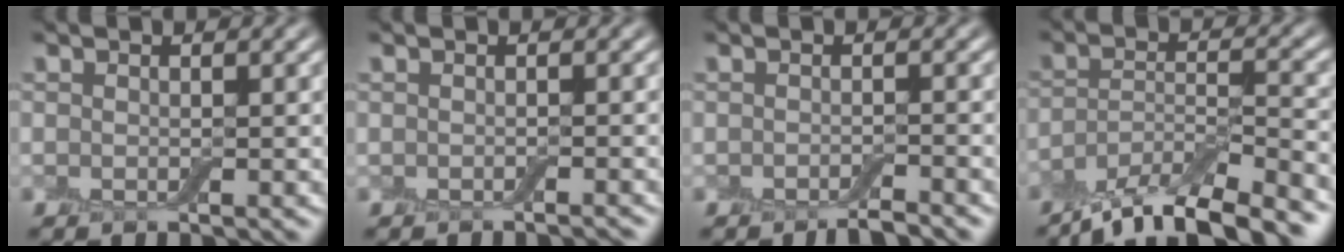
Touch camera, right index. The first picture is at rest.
{"total": 0.9, "force": [-0.8, 0.0, 0.4], "torque": [-0.003, -0.004, -0.012]}
{"total": 1.7, "force": [-1.4, 0.2, 0.9], "torque": [-0.009, -0.002, -0.024]}
{"total": 9.2, "force": [-7.5, 2.2, 4.7], "torque": [-0.077, -0.008, -0.129]}